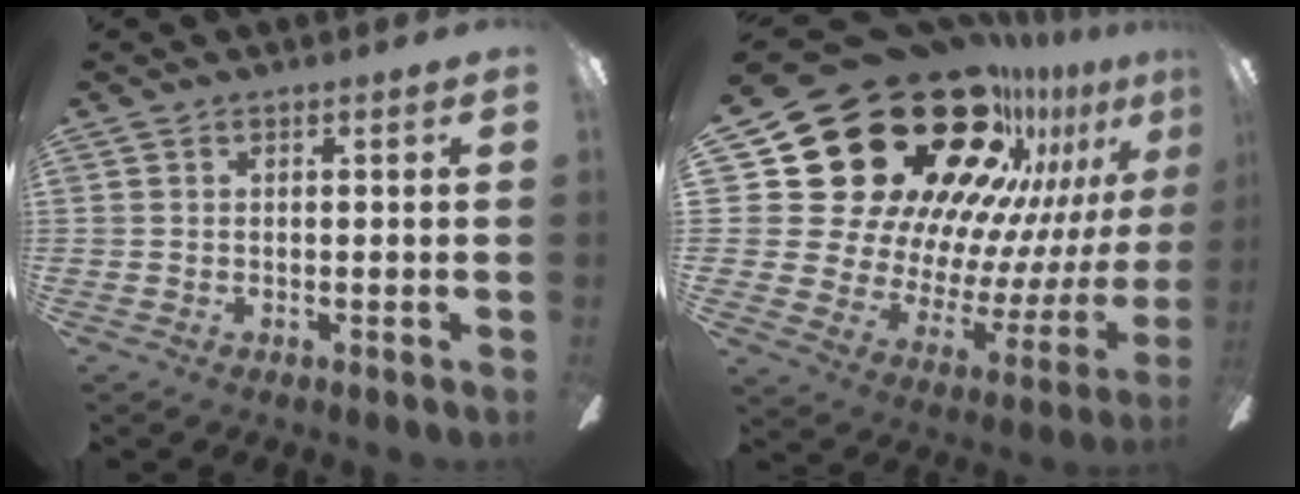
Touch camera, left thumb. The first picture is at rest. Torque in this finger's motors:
{"motor_torque": [1.51, 3.50, 1.39, -1.39, 0.21]}